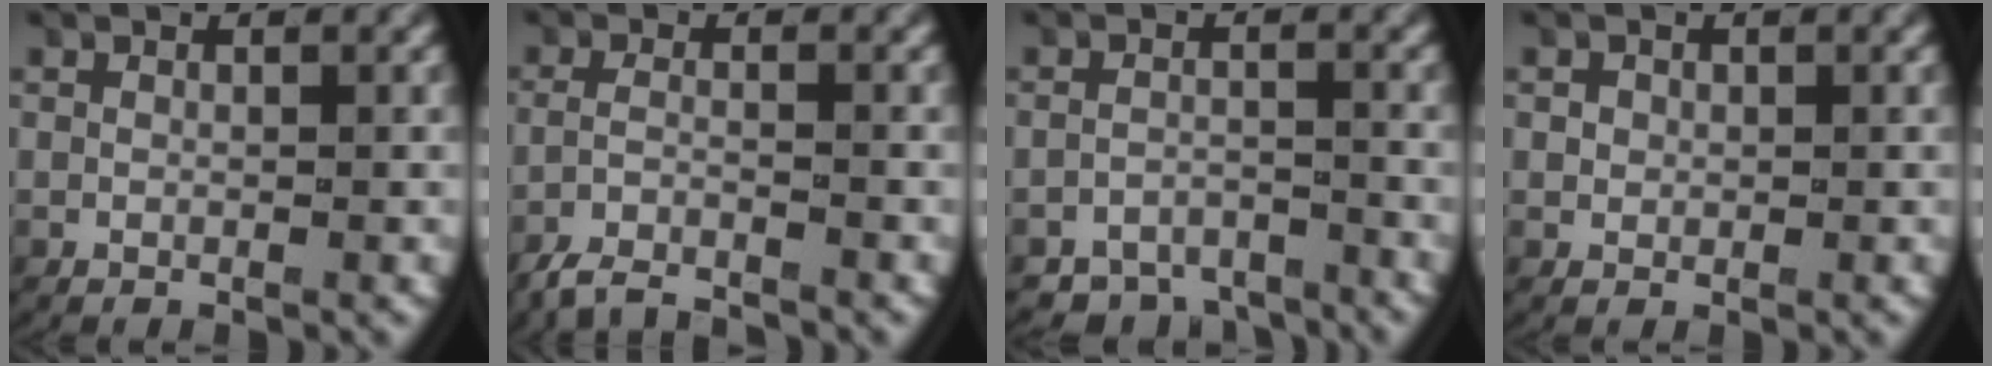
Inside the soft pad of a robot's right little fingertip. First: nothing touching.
{"total": 4.8, "force": [-4.4, 1.3, 1.6], "torque": [-0.046, -0.020, -0.065]}
{"total": 6.3, "force": [-5.8, 2.3, 0.6], "torque": [0.018, -0.013, -0.099]}
{"total": 0.6, "force": [0.1, 0.6, 0.3], "torque": [-0.010, -0.001, 0.005]}